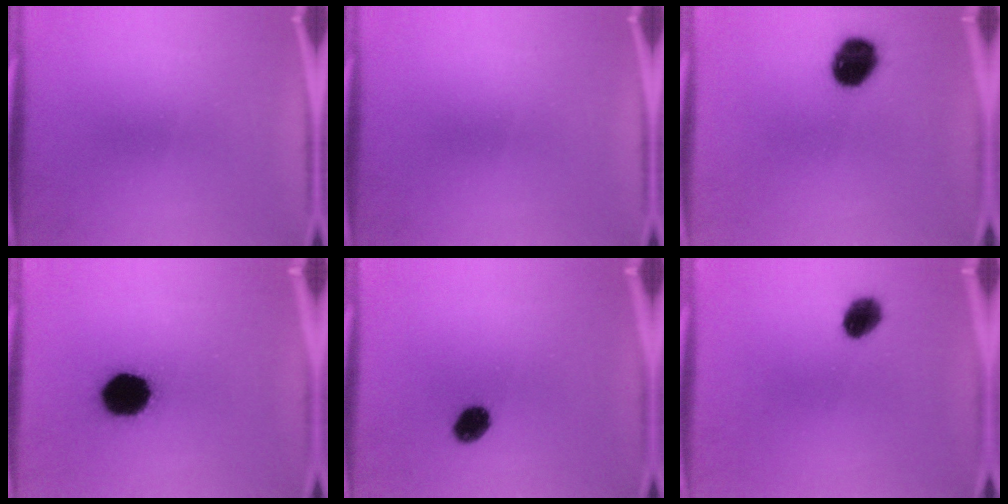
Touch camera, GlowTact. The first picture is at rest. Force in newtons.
{"total": 0.0}
{"total": 10.1}
{"total": 15.0}
{"total": 5.5}
{"total": 5.3}